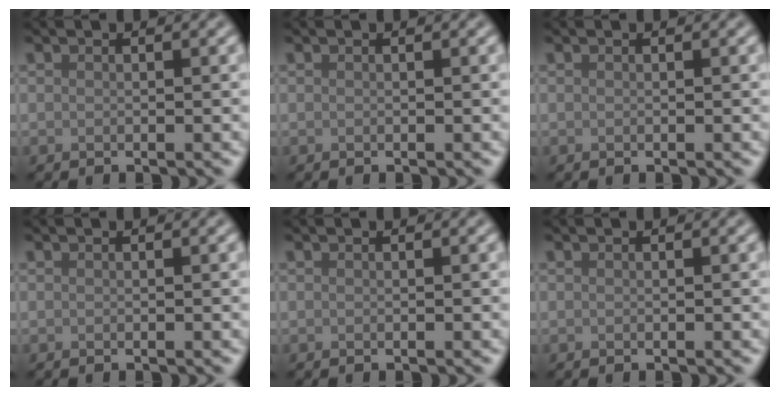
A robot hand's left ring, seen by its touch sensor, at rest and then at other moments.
{"total": 0.0}
{"total": 0.0}
{"total": 0.0}
{"total": 0.0}
{"total": 0.0}